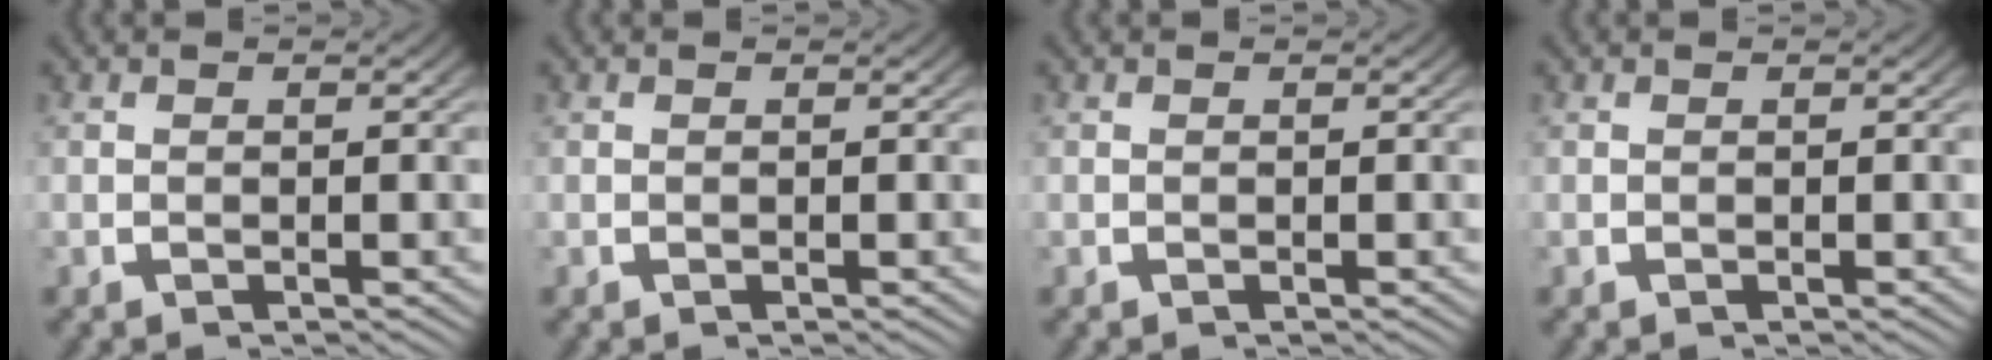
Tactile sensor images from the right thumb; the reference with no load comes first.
{"total": 0.0}
{"total": 0.0}
{"total": 0.0}